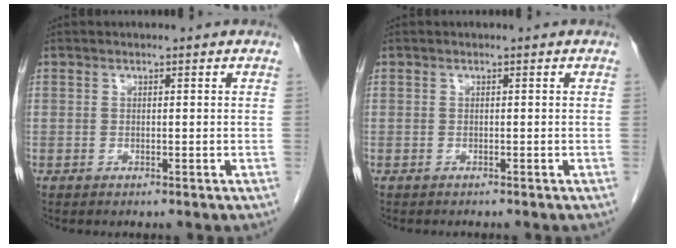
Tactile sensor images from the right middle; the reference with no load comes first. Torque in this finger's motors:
{"motor_torque": [0.28, -0.10, -0.02, 0.00]}